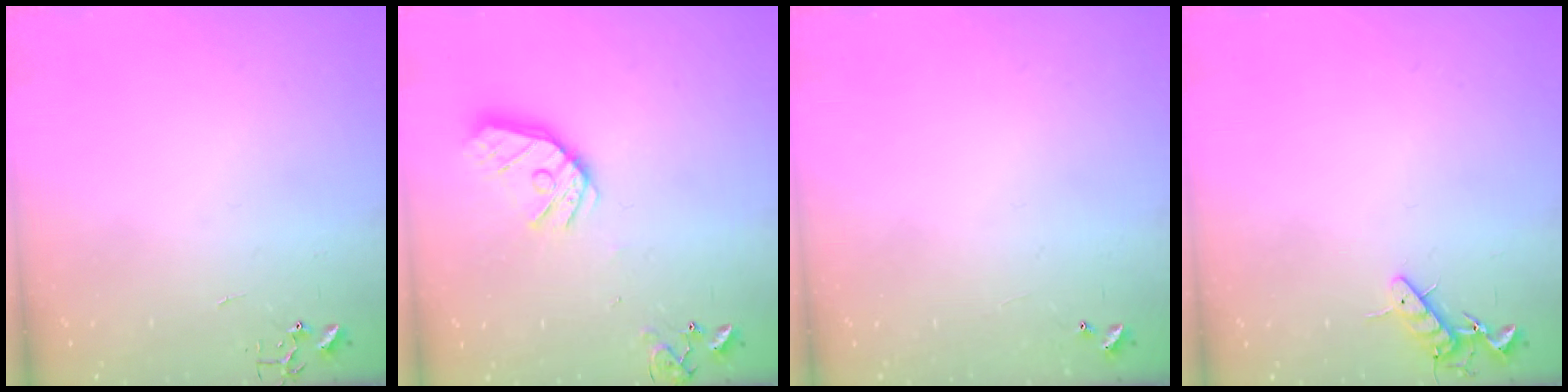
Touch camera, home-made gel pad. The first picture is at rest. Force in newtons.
{"total": 14.4, "press": 14.3, "slide": 1.9}
{"total": 4.7, "press": 4.7, "slide": 0.4}
{"total": 8.0, "press": 7.9, "slide": 1.4}